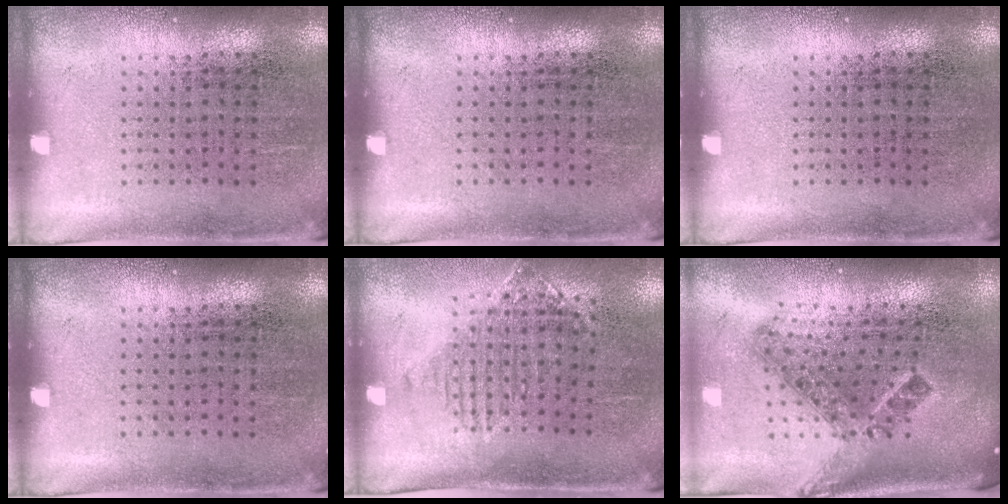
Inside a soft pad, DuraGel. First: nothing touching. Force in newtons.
{"total": 0.0}
{"total": 0.0}
{"total": 0.0}
{"total": 1.2, "press": 1.1, "slide": 0.5}
{"total": 1.6, "press": 1.2, "slide": 1.1}